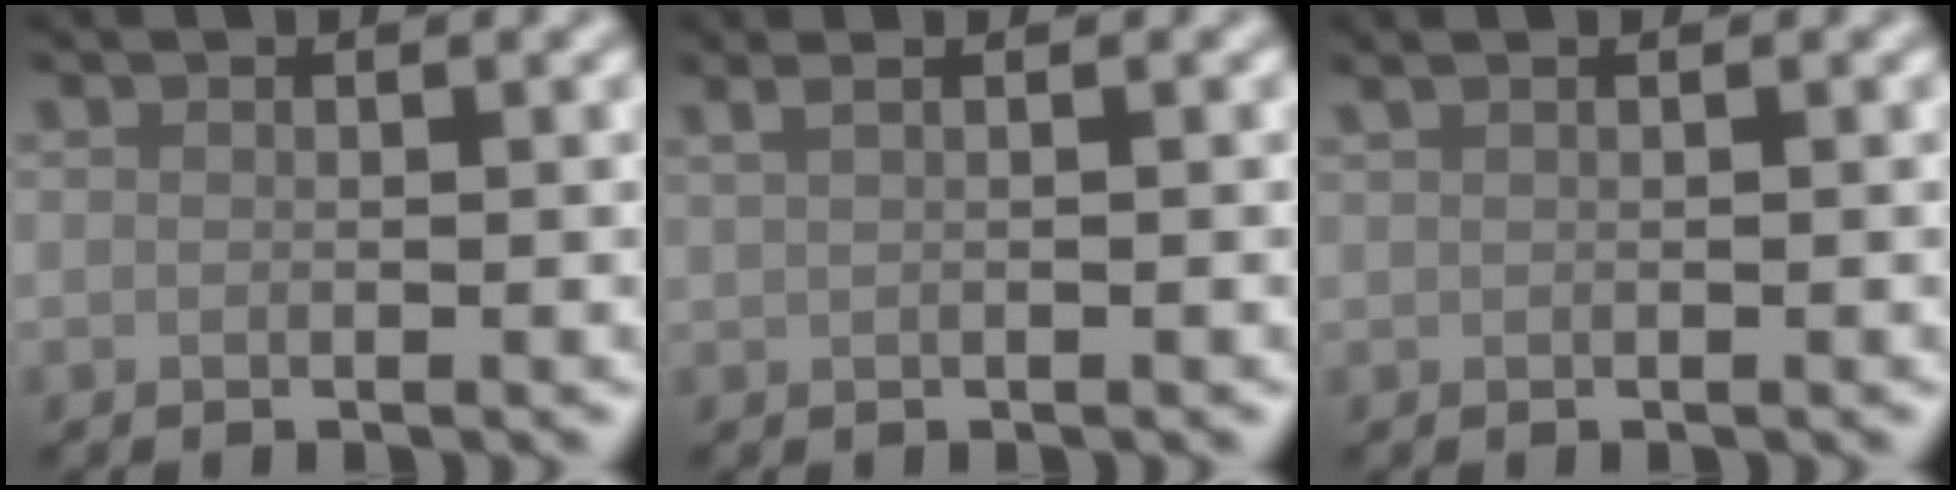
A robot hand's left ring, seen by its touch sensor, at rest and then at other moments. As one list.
[{"total": 2.7, "force": [1.4, 1.3, 1.9], "torque": [-0.022, 0.009, 0.002]}, {"total": 1.6, "force": [0.9, 0.7, 1.1], "torque": [-0.017, 0.002, 0.006]}]